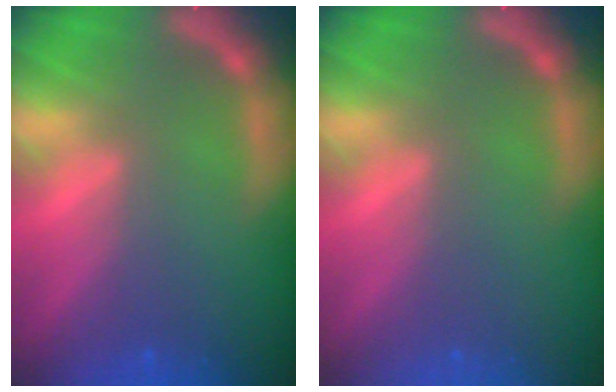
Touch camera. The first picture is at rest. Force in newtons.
{"total": 0.0}